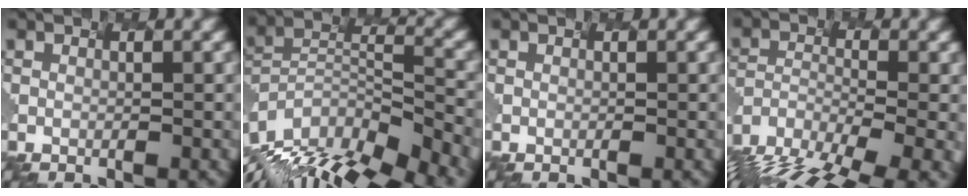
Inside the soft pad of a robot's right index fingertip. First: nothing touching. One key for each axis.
{"total": 14.0, "fx": -12.1, "fy": 4.0, "fz": 5.6, "tx": -0.136, "ty": 0.004, "tz": -0.164}
{"total": 0.0}
{"total": 13.7, "fx": -12.0, "fy": 3.1, "fz": 5.9, "tx": -0.153, "ty": -0.034, "tz": -0.155}